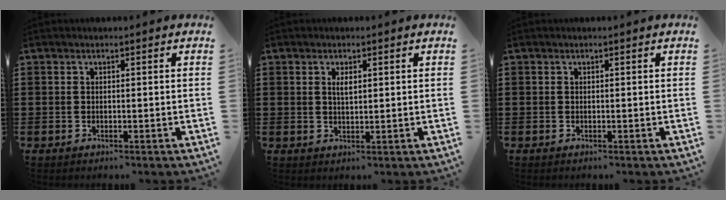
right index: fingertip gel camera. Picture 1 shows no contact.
{"total": 1.9, "force": [0.6, 0.7, 1.6], "torque": [-0.034, 0.003, 0.010]}
{"total": 0.0}